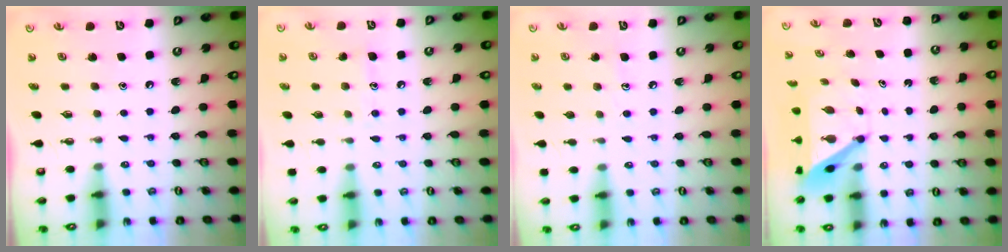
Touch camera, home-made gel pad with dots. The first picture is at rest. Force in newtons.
{"total": 6.8, "press": 6.8, "slide": 0.3}
{"total": 5.5, "press": 5.5, "slide": 0.5}
{"total": 5.8, "press": 5.8, "slide": 0.4}